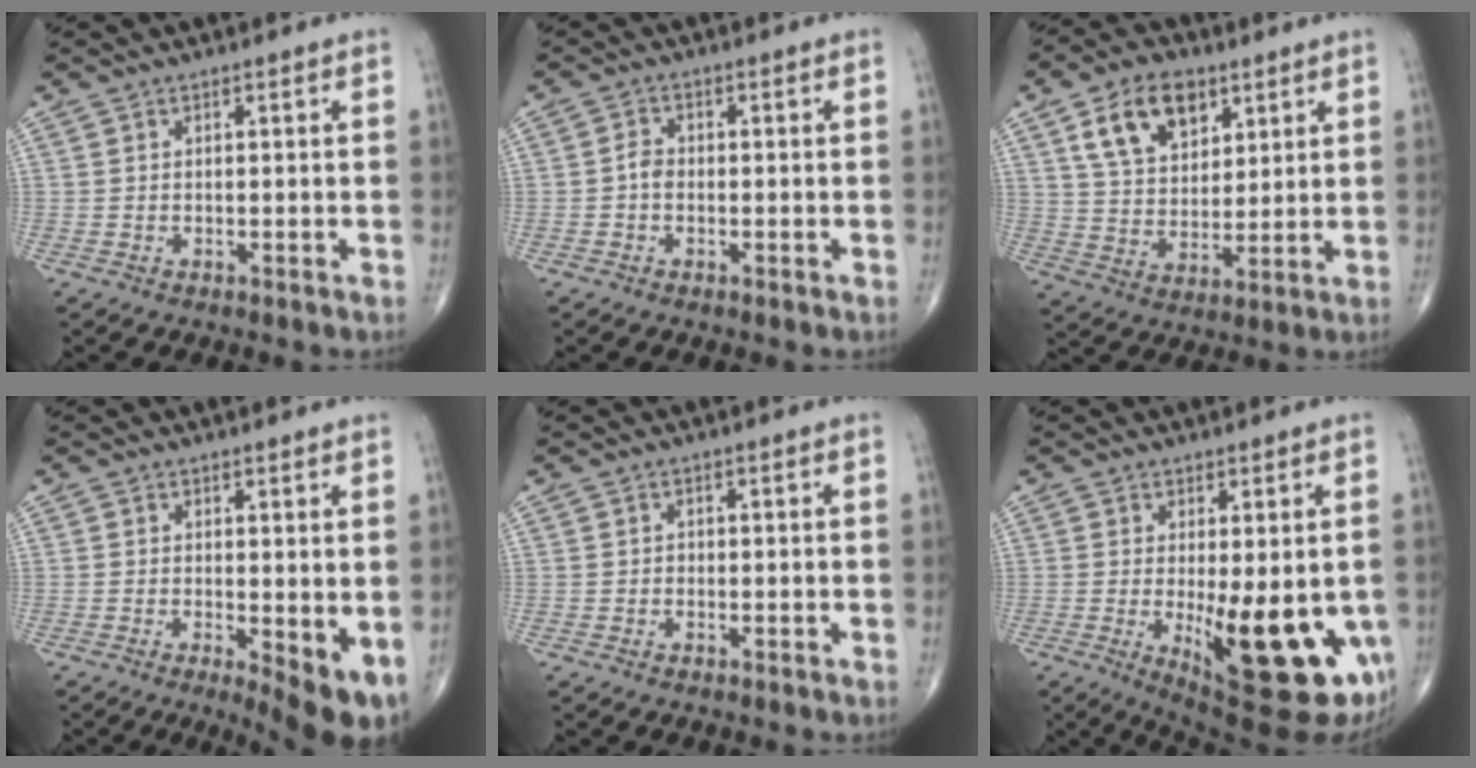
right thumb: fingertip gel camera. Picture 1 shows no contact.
{"total": 2.1, "force": [-0.5, 1.6, 1.3], "torque": [-0.016, 0.007, -0.015]}
{"total": 13.2, "force": [6.3, 8.4, 8.1], "torque": [-0.112, -0.020, 0.118]}
{"total": 7.1, "force": [-1.0, 2.3, 6.6], "torque": [-0.095, -0.020, -0.011]}
{"total": 0.5, "force": [-0.2, 0.5, 0.2], "torque": [0.002, 0.003, -0.005]}
{"total": 17.9, "force": [-3.9, 6.2, 16.3], "torque": [-0.183, -0.029, -0.029]}